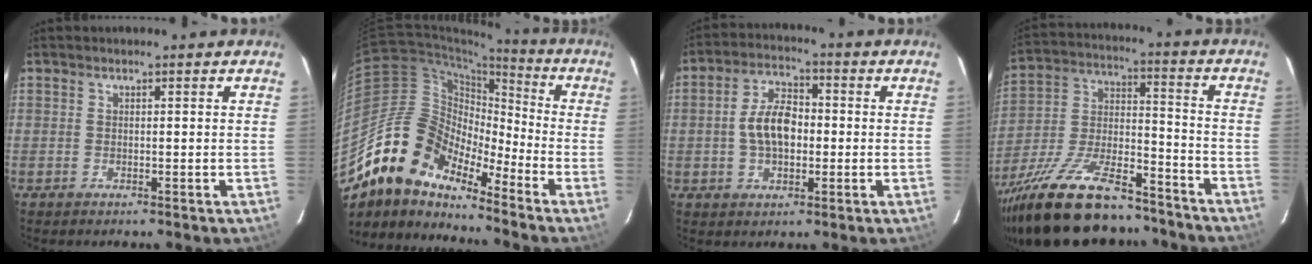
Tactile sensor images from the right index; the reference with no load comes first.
{"total": 16.0, "force": [-13.0, 6.7, 6.7], "torque": [-0.120, 0.012, -0.256]}
{"total": 8.0, "force": [-0.7, 4.5, 6.5], "torque": [-0.128, 0.017, -0.011]}
{"total": 25.9, "force": [-20.0, 8.7, 13.9], "torque": [-0.272, -0.014, -0.317]}